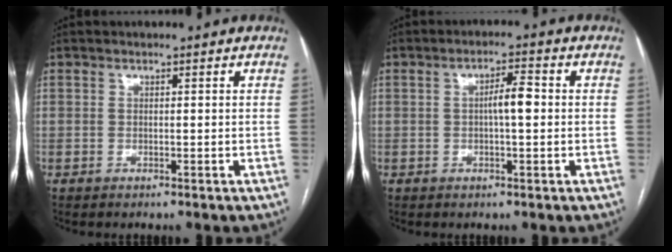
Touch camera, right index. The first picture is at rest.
{"total": 3.9, "force": [0.0, 0.6, 3.8], "torque": [-0.065, 0.008, -0.001]}